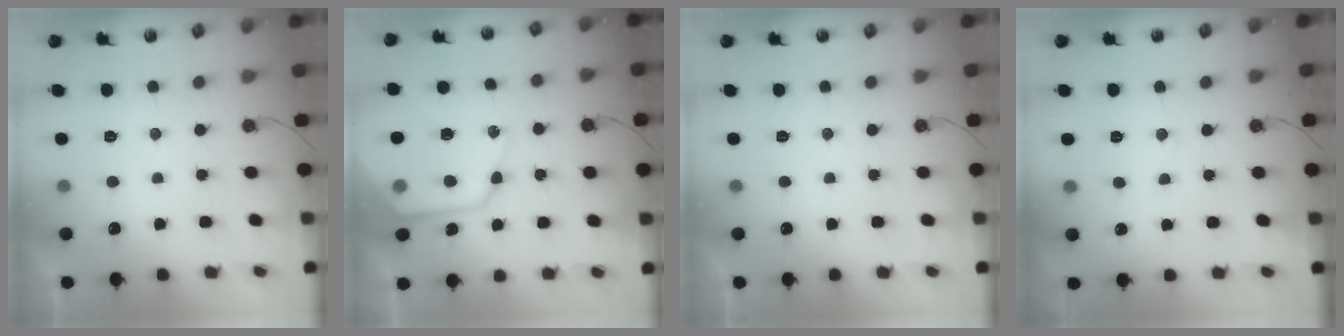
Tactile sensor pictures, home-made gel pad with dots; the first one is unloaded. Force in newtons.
{"total": 15.6, "press": 15.6, "slide": 0.9}
{"total": 0.0}
{"total": 5.2, "press": 5.2, "slide": 0.3}